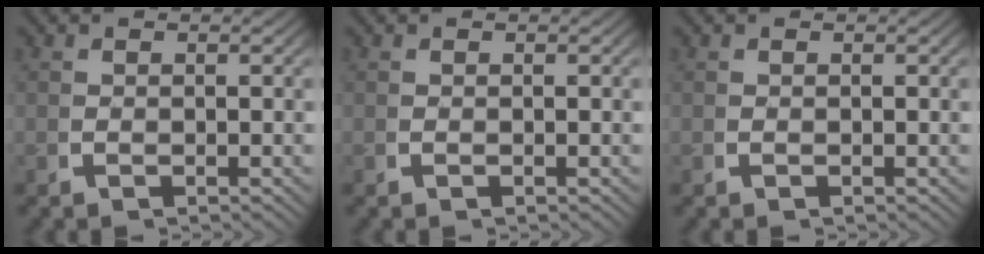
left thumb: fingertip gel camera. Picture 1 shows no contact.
{"total": 0.0}
{"total": 0.0}